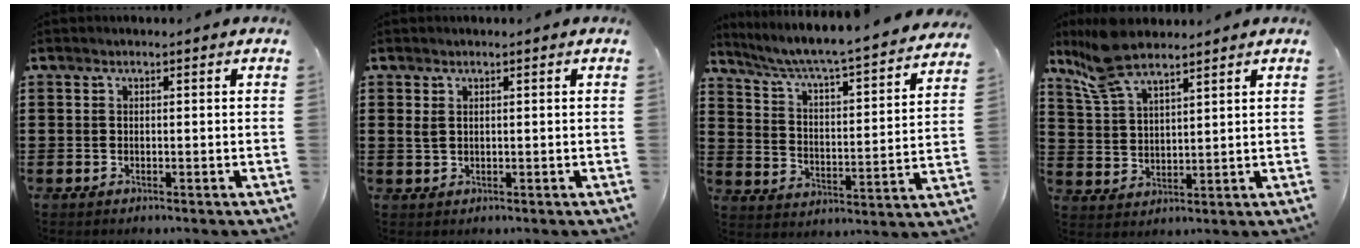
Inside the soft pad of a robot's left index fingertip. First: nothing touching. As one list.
[{"total": 1.3, "force": [0.5, 0.7, 1.0], "torque": [-0.023, 0.005, 0.009]}, {"total": 4.7, "force": [4.3, -0.6, 1.7], "torque": [-0.056, -0.043, 0.061]}, {"total": 8.1, "force": [6.5, 2.1, 4.3], "torque": [-0.102, -0.005, 0.123]}]